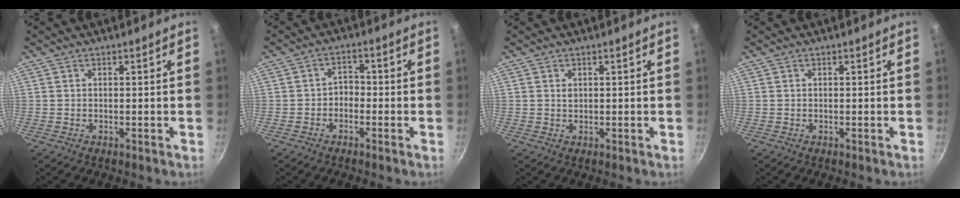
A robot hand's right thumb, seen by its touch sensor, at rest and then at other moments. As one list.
[{"total": 2.8, "force": [-1.2, 2.0, 1.5], "torque": [-0.008, 0.019, -0.026]}, {"total": 1.0, "force": [0.4, 0.7, 0.6], "torque": [-0.009, 0.003, 0.007]}, {"total": 0.0}]